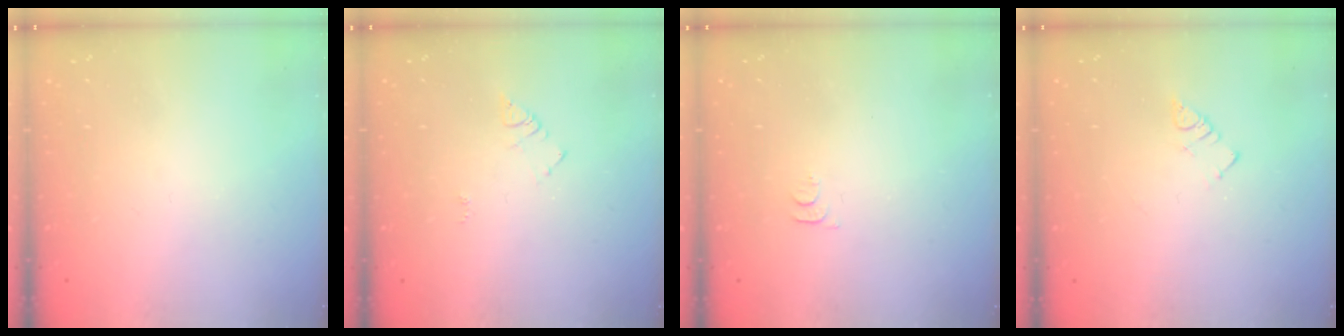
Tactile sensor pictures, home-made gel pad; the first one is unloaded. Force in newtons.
{"total": 5.4, "press": 5.4, "slide": 0.5}
{"total": 3.6, "press": 3.6, "slide": 0.4}
{"total": 3.2, "press": 3.2, "slide": 0.4}